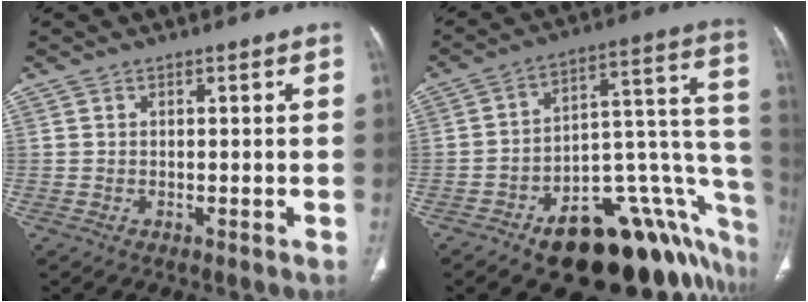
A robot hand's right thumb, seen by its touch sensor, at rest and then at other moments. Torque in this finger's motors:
{"motor_torque": [2.71, 0.91, 1.07, -1.39, 0.35]}